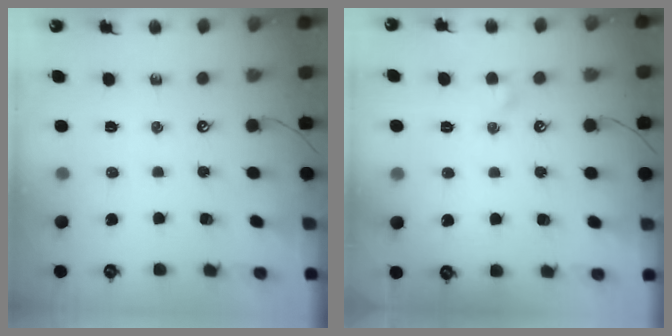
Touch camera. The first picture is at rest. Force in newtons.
{"total": 0.0}